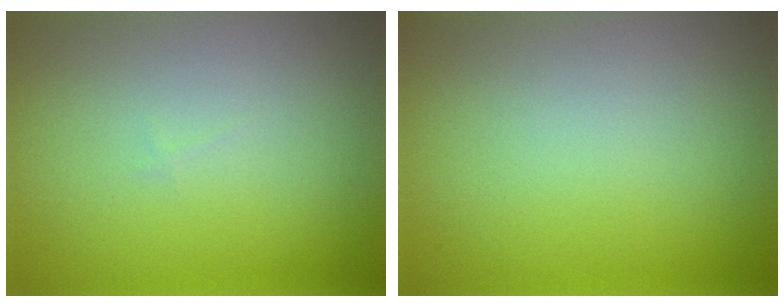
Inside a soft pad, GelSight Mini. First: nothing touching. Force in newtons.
{"total": 0.0}